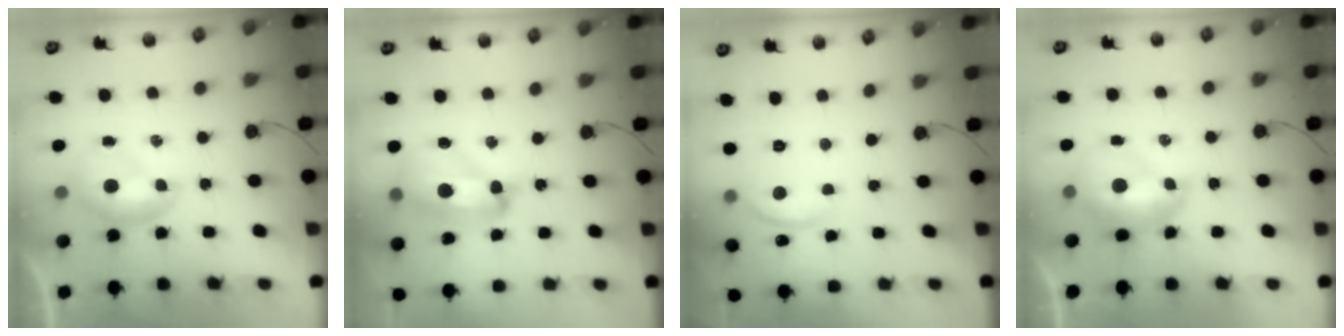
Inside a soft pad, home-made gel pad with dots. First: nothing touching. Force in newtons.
{"total": 10.3, "press": 10.3, "slide": 1.3}
{"total": 5.8, "press": 5.8, "slide": 0.6}
{"total": 2.6, "press": 2.5, "slide": 0.7}